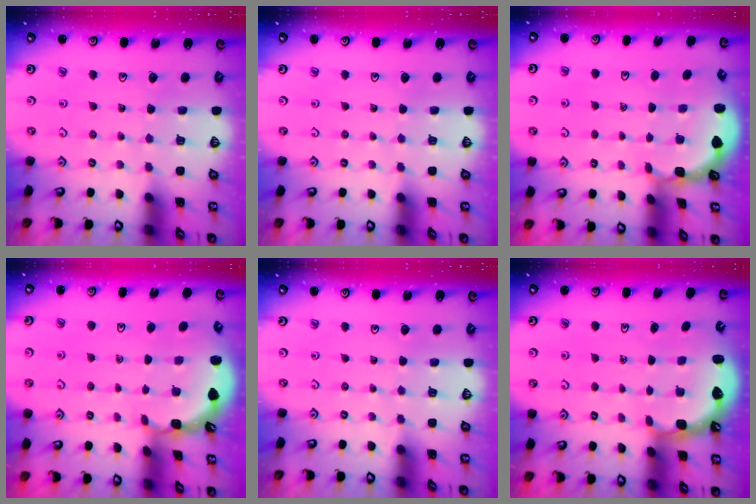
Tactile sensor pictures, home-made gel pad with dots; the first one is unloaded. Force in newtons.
{"total": 0.0}
{"total": 1.3, "press": 1.3, "slide": 0.3}
{"total": 1.7, "press": 1.7, "slide": 0.0}
{"total": 0.0}
{"total": 2.7, "press": 2.1, "slide": 1.7}